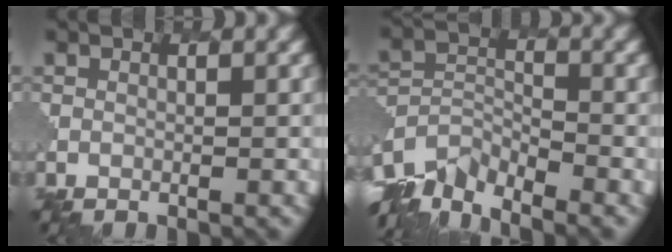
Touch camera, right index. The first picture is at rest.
{"total": 6.6, "force": [-5.7, 2.3, 2.3], "torque": [-0.048, -0.009, -0.114]}